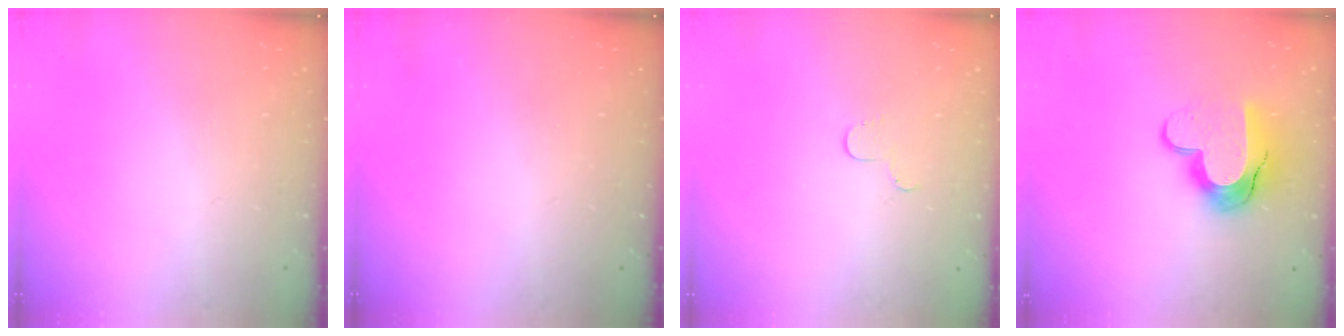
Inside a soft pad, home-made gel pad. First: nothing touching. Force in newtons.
{"total": 0.0}
{"total": 4.2, "press": 4.2, "slide": 0.4}
{"total": 14.0, "press": 14.0, "slide": 1.0}